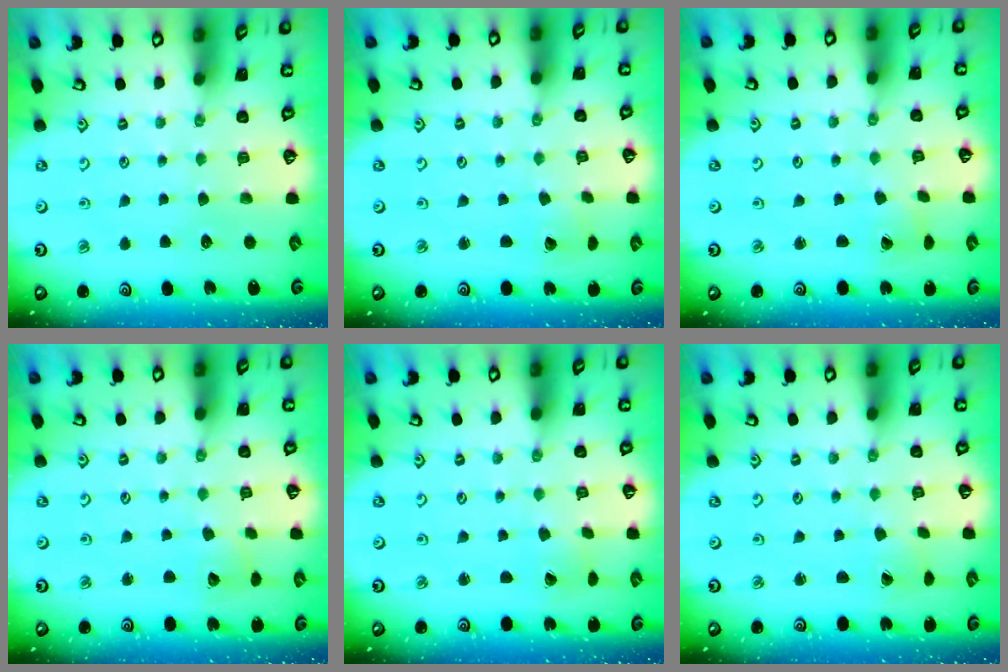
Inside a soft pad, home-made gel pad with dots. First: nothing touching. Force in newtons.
{"total": 2.1, "press": 2.1, "slide": 0.1}
{"total": 3.5, "press": 3.4, "slide": 0.3}
{"total": 2.8, "press": 2.8, "slide": 0.4}
{"total": 0.0}
{"total": 0.7, "press": 0.7, "slide": 0.1}